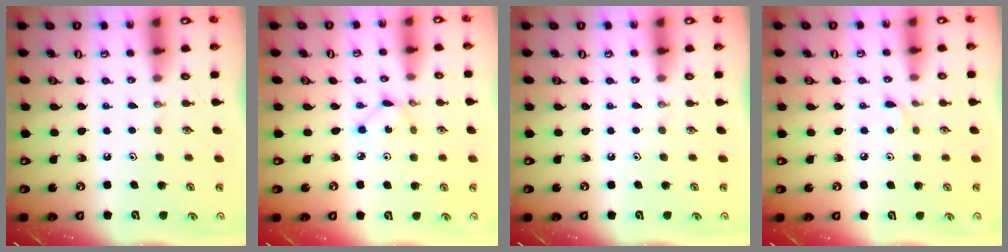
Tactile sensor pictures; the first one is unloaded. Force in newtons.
{"total": 1.3, "press": 1.3, "slide": 0.0}
{"total": 0.0}
{"total": 3.5, "press": 3.5, "slide": 0.4}